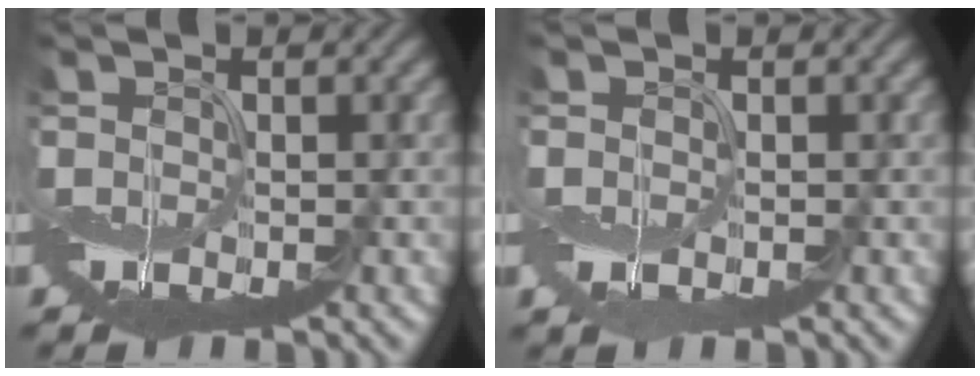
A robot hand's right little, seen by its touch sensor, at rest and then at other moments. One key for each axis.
{"total": 0.7, "fx": -0.3, "fy": 0.5, "fz": 0.4, "tx": -0.013, "ty": -0.004, "tz": -0.002}